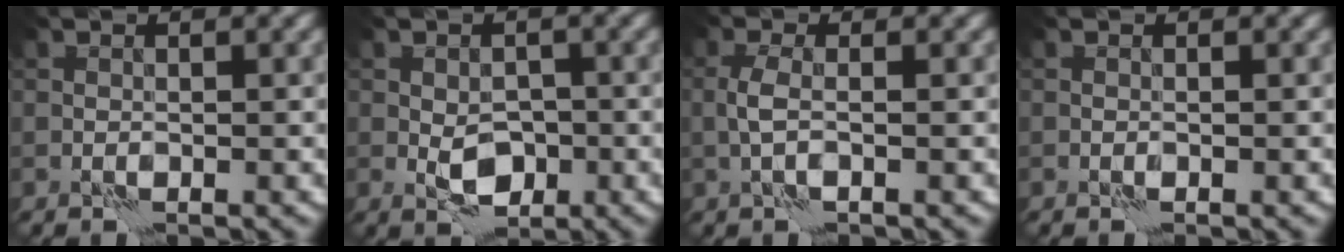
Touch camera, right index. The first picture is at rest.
{"total": 3.2, "force": [-0.9, 2.1, 2.3], "torque": [-0.033, -0.002, -0.017]}
{"total": 1.7, "force": [-0.2, 0.4, 1.7], "torque": [-0.041, 0.004, -0.009]}
{"total": 0.0}